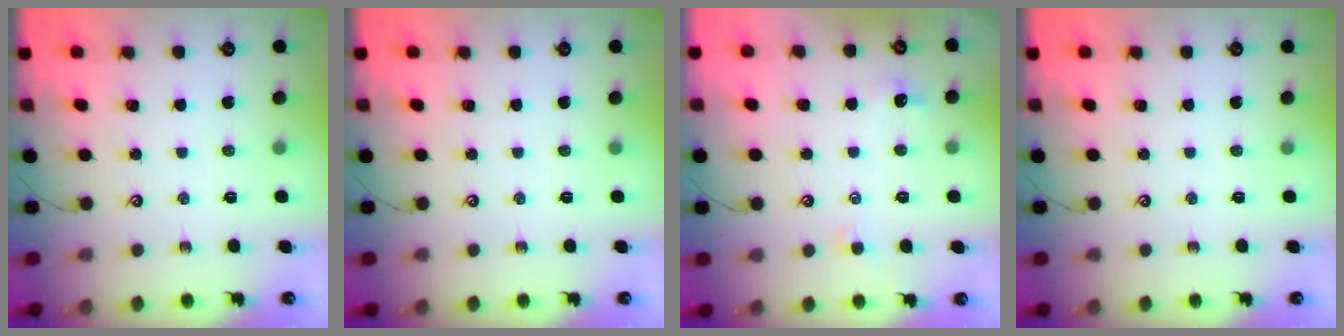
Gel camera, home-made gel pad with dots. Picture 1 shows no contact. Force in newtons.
{"total": 0.0}
{"total": 0.8, "press": 0.7, "slide": 0.4}
{"total": 0.0}